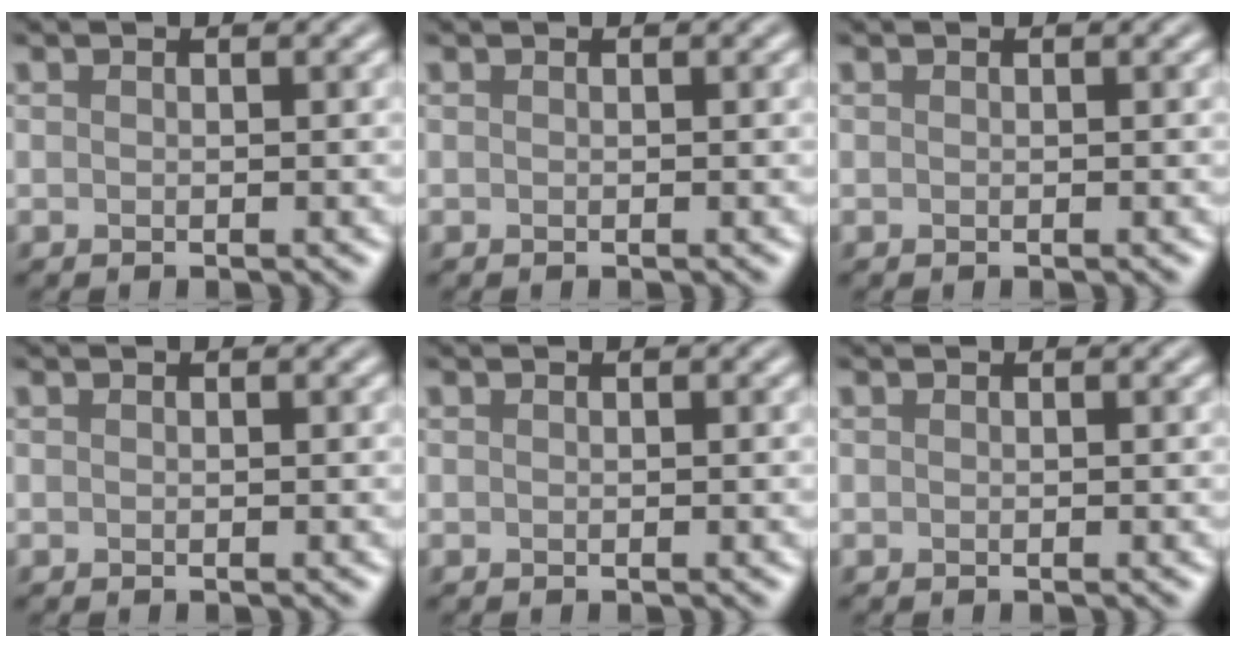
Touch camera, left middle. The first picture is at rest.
{"total": 0.0}
{"total": 0.0}
{"total": 0.0}
{"total": 0.0}
{"total": 0.0}